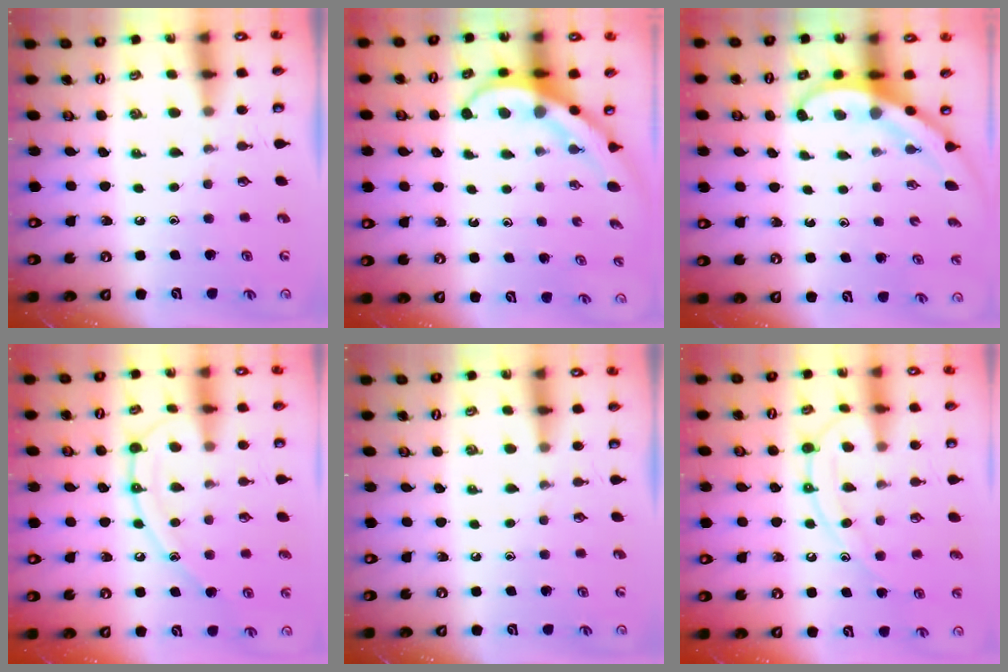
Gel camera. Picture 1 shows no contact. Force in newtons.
{"total": 4.0, "press": 4.0, "slide": 0.4}
{"total": 3.2, "press": 3.2, "slide": 0.1}
{"total": 12.4, "press": 12.3, "slide": 1.1}
{"total": 0.0}
{"total": 12.6, "press": 12.6, "slide": 1.1}